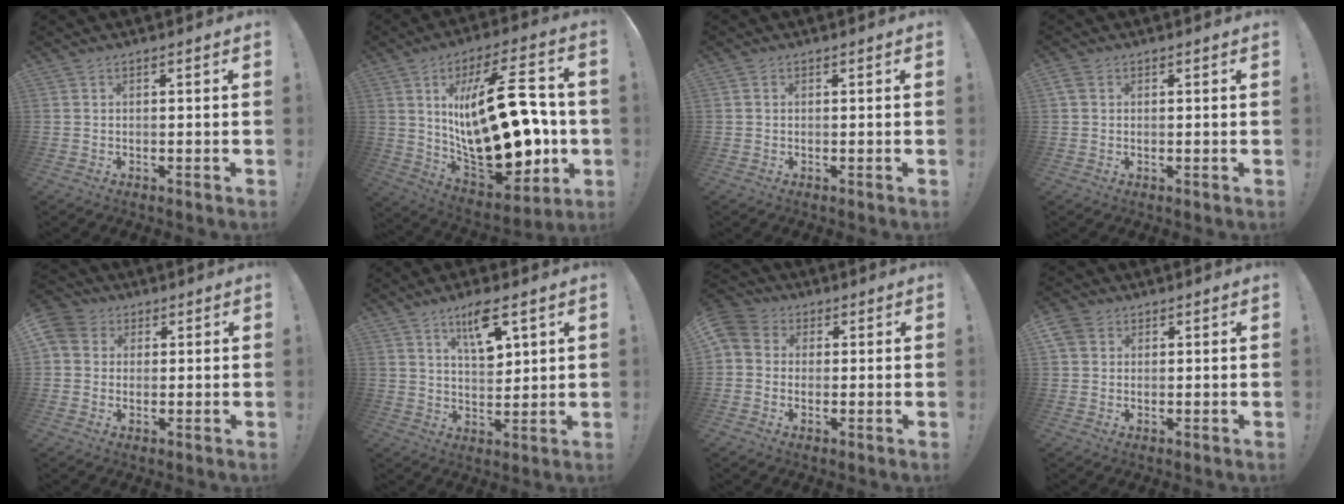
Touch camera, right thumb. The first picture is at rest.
{"total": 31.1, "force": [1.0, 14.2, 27.6], "torque": [-0.462, -0.001, 0.040]}
{"total": 0.7, "force": [0.1, 0.7, 0.2], "torque": [-0.004, 0.003, 0.003]}
{"total": 2.1, "force": [0.7, 1.7, 1.0], "torque": [-0.027, 0.008, 0.016]}
{"total": 6.6, "force": [1.7, 6.0, 2.2], "torque": [-0.042, 0.001, 0.035]}
{"total": 9.9, "force": [5.2, 3.5, 7.7], "torque": [-0.119, -0.019, 0.086]}
{"total": 5.9, "force": [0.3, 5.4, 2.3], "torque": [-0.044, 0.009, 0.009]}
{"total": 5.1, "force": [2.3, 4.2, 1.7], "torque": [-0.033, -0.002, 0.047]}